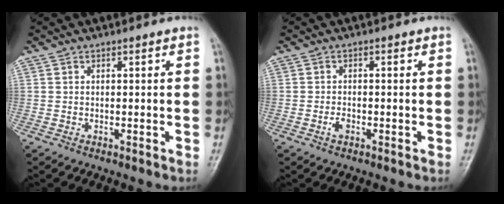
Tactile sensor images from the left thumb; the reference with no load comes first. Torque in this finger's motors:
{"motor_torque": [-0.05, 0.05, 0.08, -0.05, 0.00]}